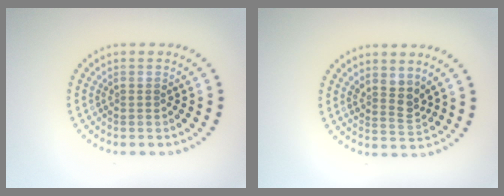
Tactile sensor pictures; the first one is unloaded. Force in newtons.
{"total": 2.2, "press": 1.7, "slide": 1.4}